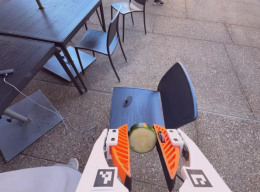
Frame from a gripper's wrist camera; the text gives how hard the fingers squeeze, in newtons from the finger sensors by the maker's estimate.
{"total": 10.5, "left": 9.9, "right": 11.2}